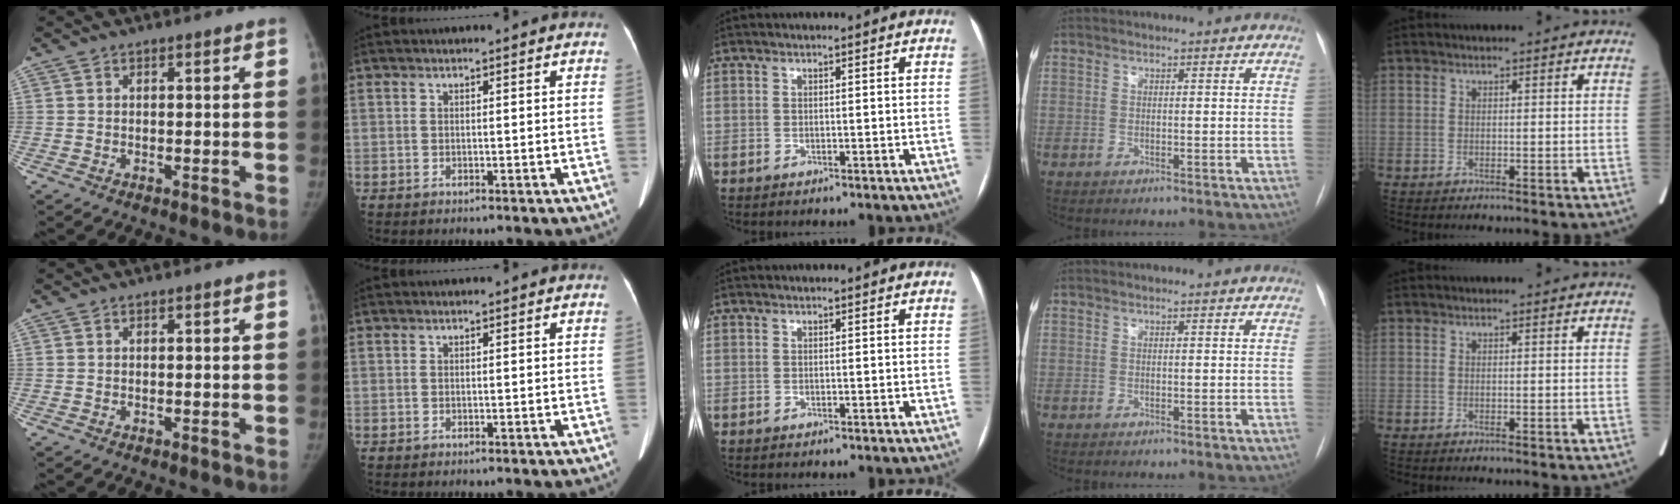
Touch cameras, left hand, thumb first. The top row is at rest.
{}